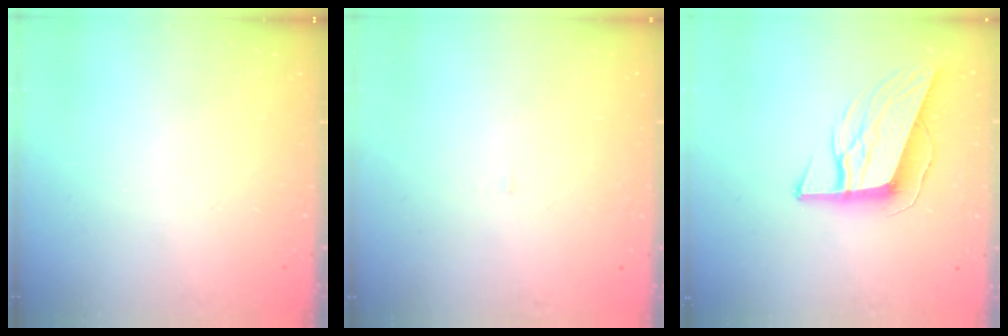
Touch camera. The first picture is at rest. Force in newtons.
{"total": 3.0, "press": 3.0, "slide": 0.2}
{"total": 13.0, "press": 12.6, "slide": 3.2}